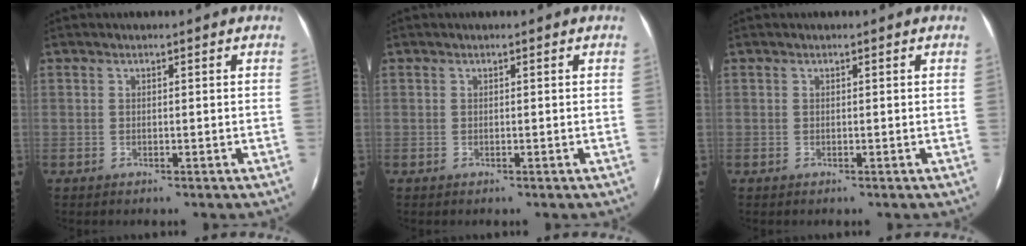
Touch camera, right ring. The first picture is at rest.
{"total": 0.0}
{"total": 0.0}